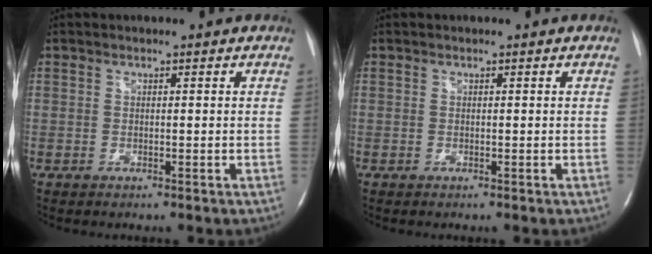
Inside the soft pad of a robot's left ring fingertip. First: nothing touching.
{"total": 0.0}